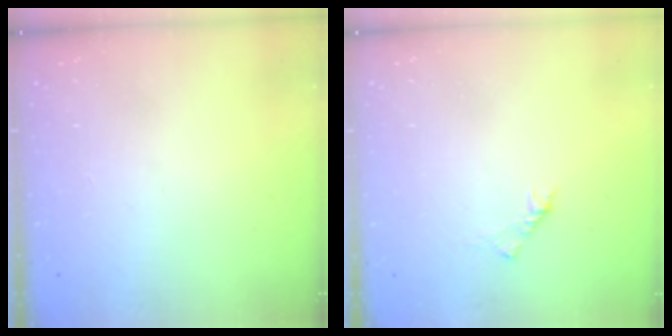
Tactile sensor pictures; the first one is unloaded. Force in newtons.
{"total": 1.6, "press": 1.4, "slide": 0.6}